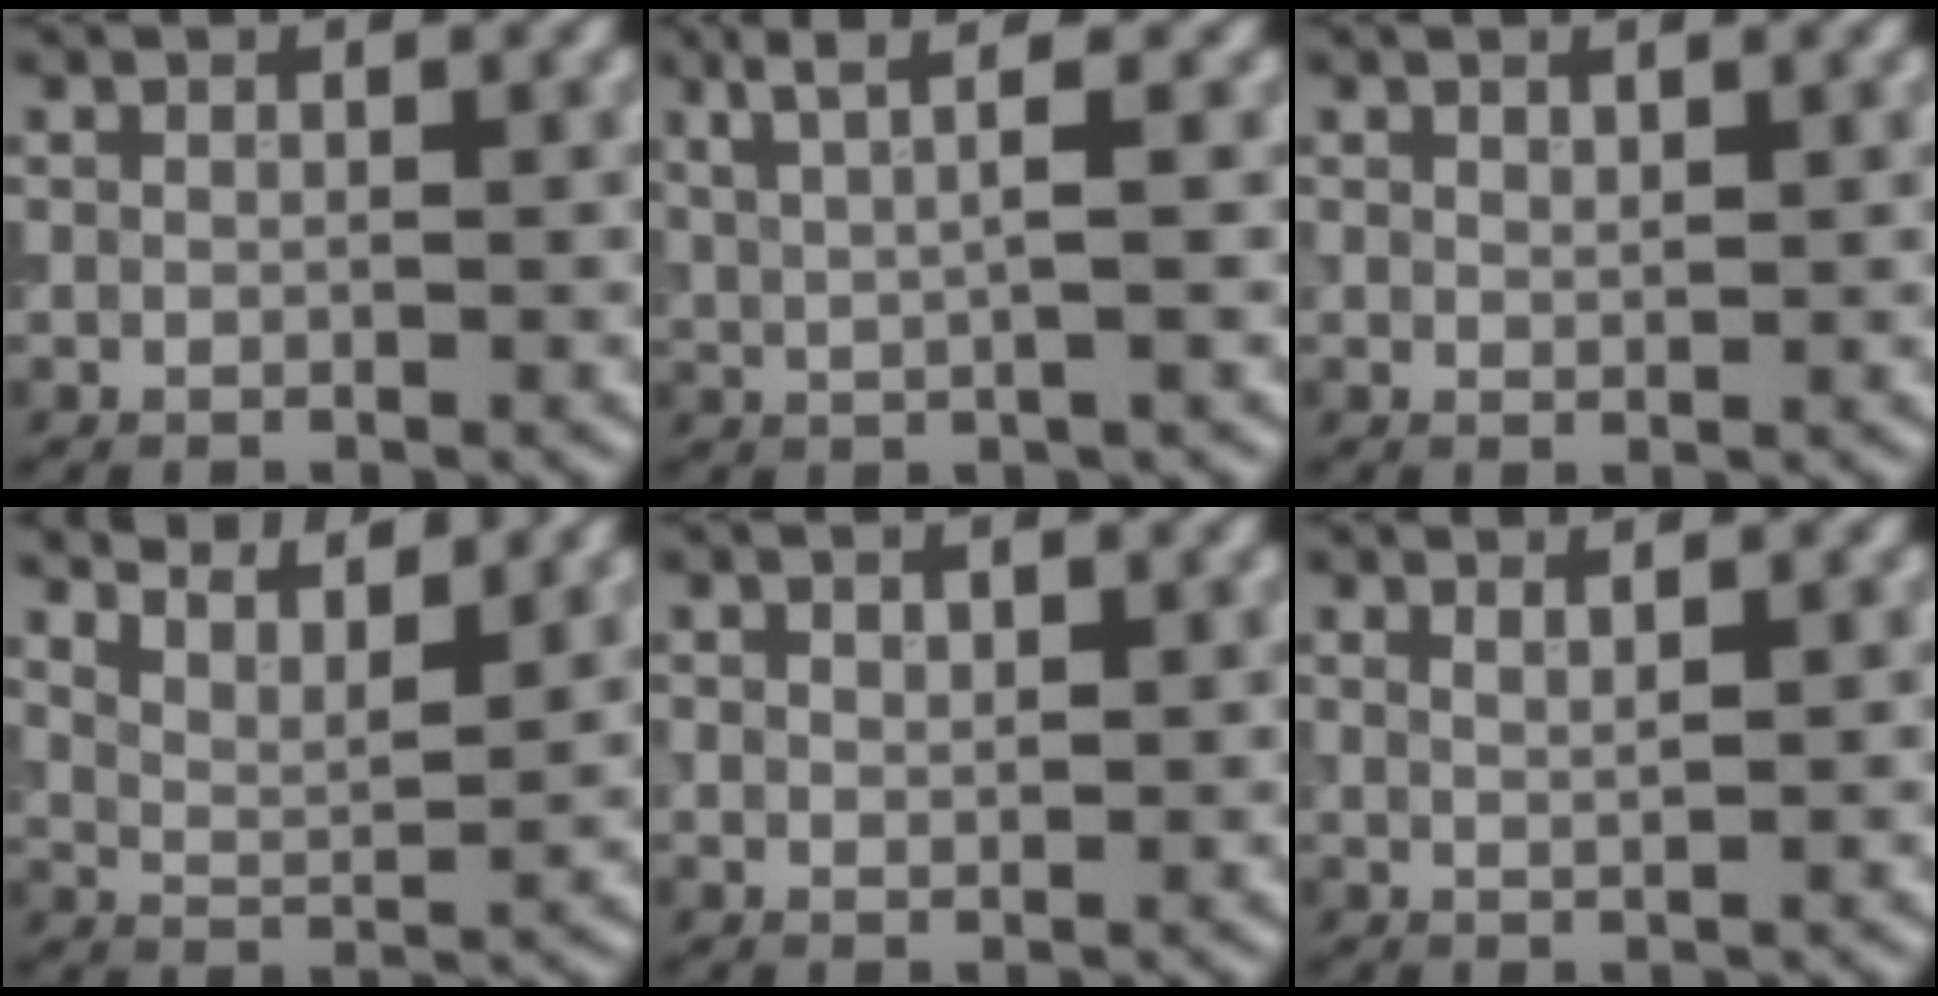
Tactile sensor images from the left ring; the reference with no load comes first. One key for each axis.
{"total": 3.6, "fx": 1.8, "fy": 0.6, "fz": 3.1, "tx": -0.049, "ty": 0.004, "tz": 0.030}
{"total": 0.7, "fx": 0.6, "fy": 0.2, "fz": 0.3, "tx": -0.005, "ty": -0.001, "tz": 0.012}
{"total": 7.4, "fx": 6.3, "fy": 1.8, "fz": 3.3, "tx": -0.049, "ty": 0.016, "tz": 0.072}
{"total": 1.0, "fx": 0.5, "fy": 0.5, "fz": 0.7, "tx": -0.011, "ty": 0.000, "tz": 0.010}
{"total": 1.9, "fx": 1.2, "fy": 0.7, "fz": 1.3, "tx": -0.003, "ty": 0.004, "tz": 0.002}